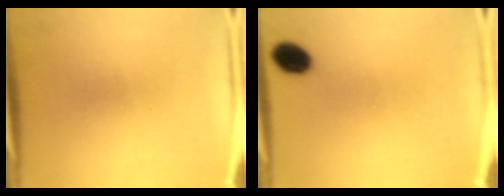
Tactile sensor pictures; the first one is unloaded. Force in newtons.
{"total": 5.9}